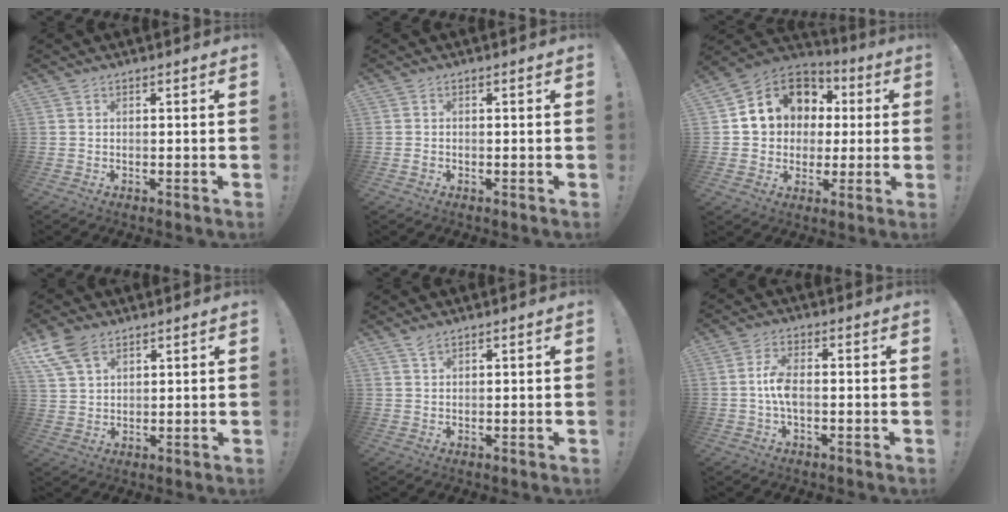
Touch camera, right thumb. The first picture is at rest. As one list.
[{"total": 0.8, "force": [-0.5, 0.5, 0.3], "torque": [-0.005, 0.002, -0.008]}, {"total": 13.1, "force": [3.6, 11.4, 5.4], "torque": [-0.079, -0.011, 0.082]}, {"total": 8.4, "force": [5.4, 4.6, 4.4], "torque": [-0.091, -0.022, 0.106]}, {"total": 1.9, "force": [1.6, 0.4, 1.0], "torque": [-0.012, -0.008, 0.028]}, {"total": 6.2, "force": [-0.9, 2.5, 5.5], "torque": [-0.116, 0.003, -0.017]}]